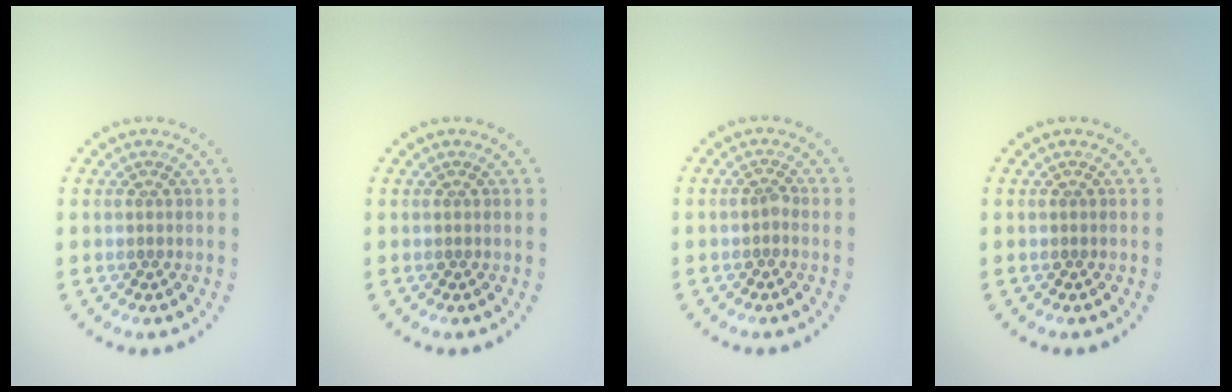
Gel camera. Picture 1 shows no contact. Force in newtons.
{"total": 0.0}
{"total": 0.7, "press": 0.5, "slide": 0.4}
{"total": 0.0}